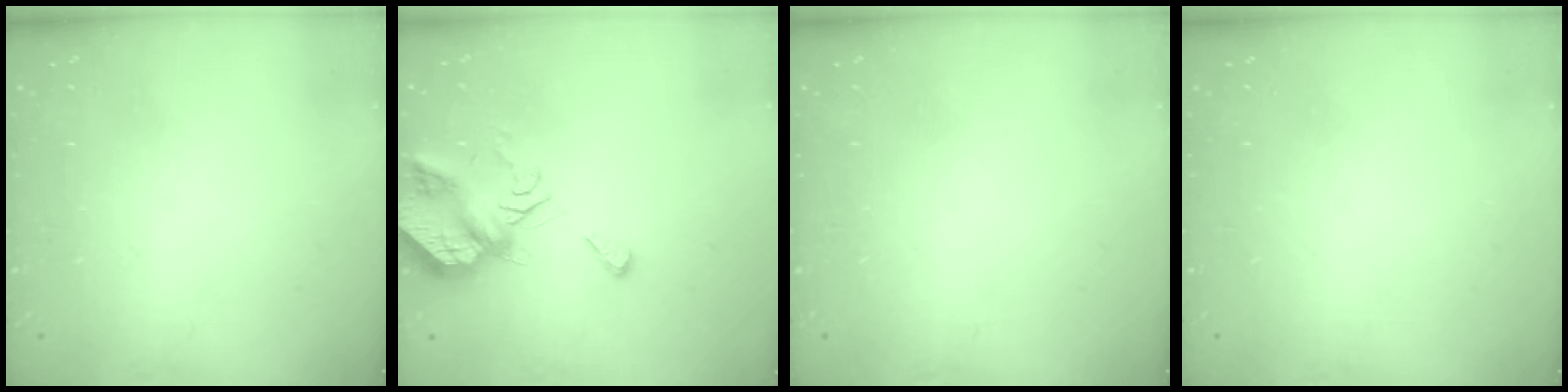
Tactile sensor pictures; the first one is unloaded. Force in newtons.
{"total": 9.2, "press": 9.2, "slide": 0.9}
{"total": 0.0}
{"total": 0.0}